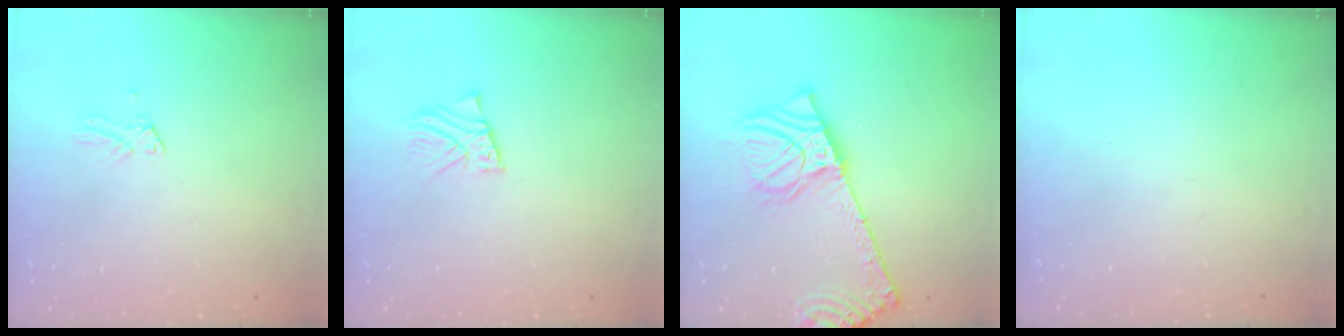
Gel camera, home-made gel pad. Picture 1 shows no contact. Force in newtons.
{"total": 2.9, "press": 2.9, "slide": 0.2}
{"total": 17.0, "press": 16.6, "slide": 3.5}
{"total": 0.0}